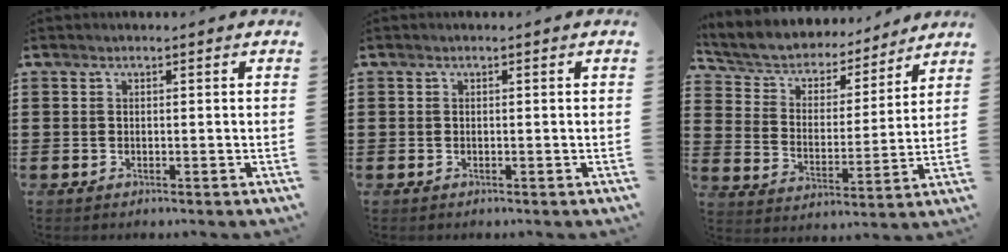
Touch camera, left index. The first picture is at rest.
{"total": 0.0}
{"total": 5.1, "force": [4.8, 1.8, 0.4], "torque": [-0.041, -0.035, 0.077]}